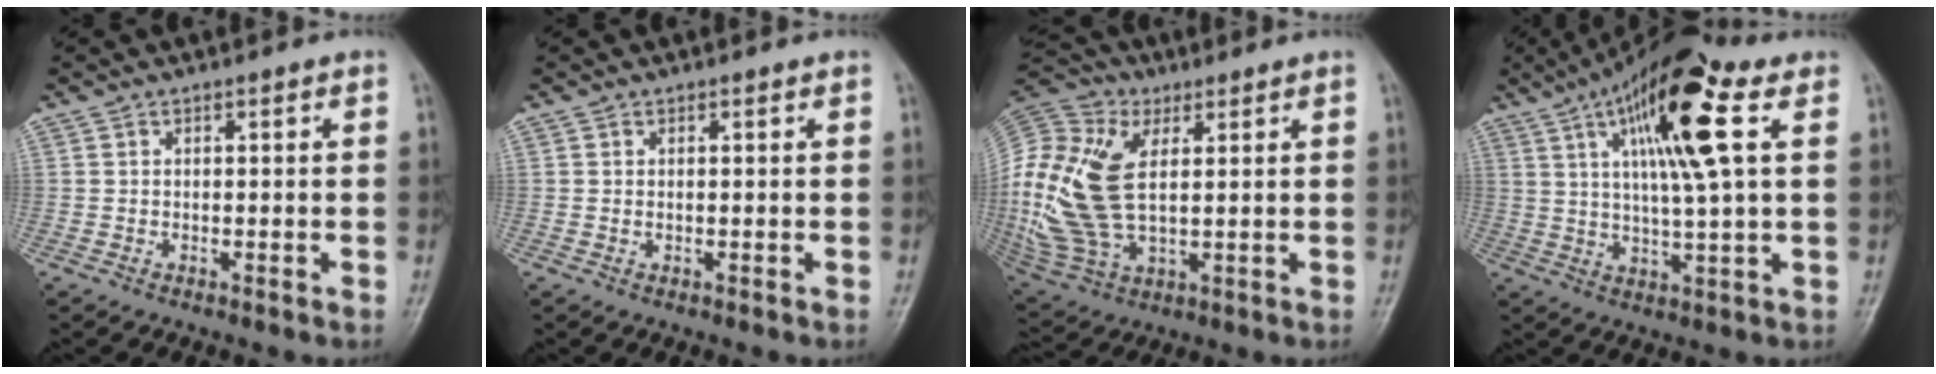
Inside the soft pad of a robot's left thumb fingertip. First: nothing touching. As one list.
[{"total": 0.0}, {"total": 19.1, "force": [2.9, 10.8, 15.5], "torque": [-0.351, -0.006, 0.053]}, {"total": 16.3, "force": [6.0, 3.4, 14.8], "torque": [-0.260, 0.000, 0.094]}]